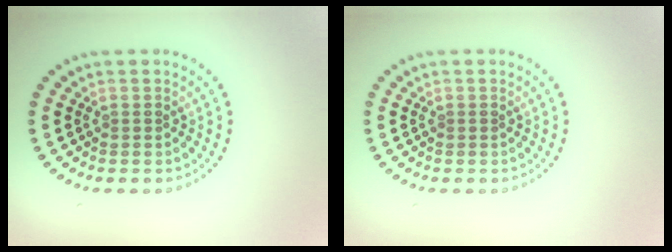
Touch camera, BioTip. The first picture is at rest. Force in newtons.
{"total": 0.0}